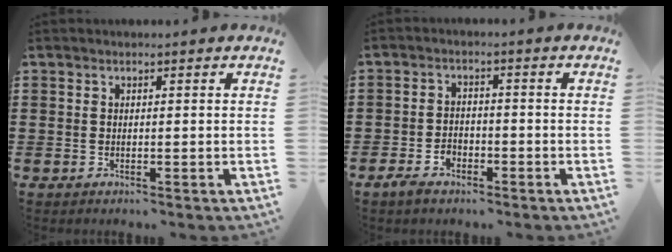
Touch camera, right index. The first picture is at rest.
{"total": 2.6, "force": [-1.8, 1.6, 1.0], "torque": [-0.030, 0.002, -0.040]}